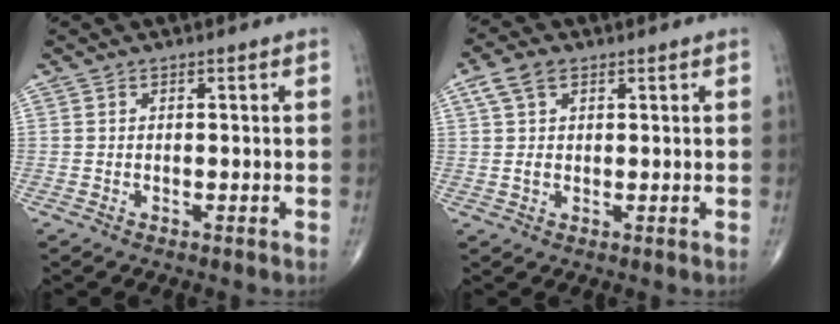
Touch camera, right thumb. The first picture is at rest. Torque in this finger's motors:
{"motor_torque": [-0.46, 0.56, -0.04, -0.21, 0.15]}